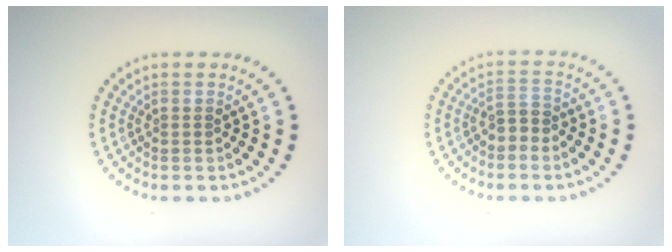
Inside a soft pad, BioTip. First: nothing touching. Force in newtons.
{"total": 2.0, "press": 1.8, "slide": 1.0}